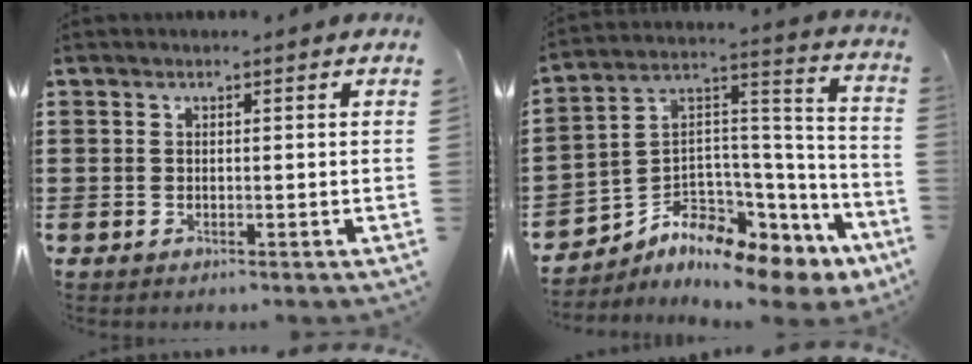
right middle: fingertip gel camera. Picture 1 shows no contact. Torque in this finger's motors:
{"motor_torque": [1.98, -0.16, 0.30, 0.12]}